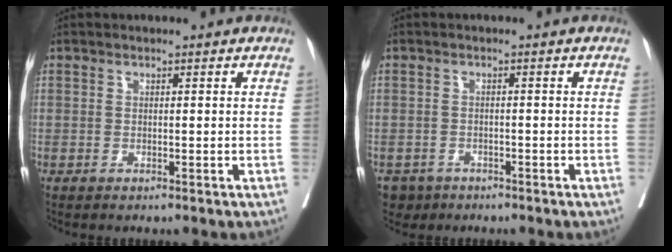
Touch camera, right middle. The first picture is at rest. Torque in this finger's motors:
{"motor_torque": [-0.04, -0.09, 0.00, 0.00]}